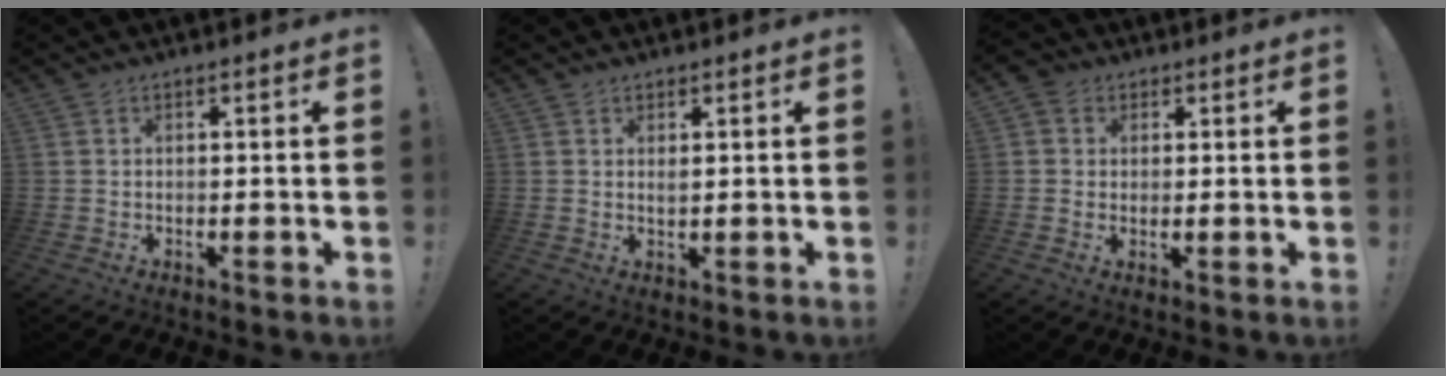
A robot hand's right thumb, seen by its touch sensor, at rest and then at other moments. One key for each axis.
{"total": 1.3, "fx": 1.0, "fy": 0.5, "fz": 0.8, "tx": -0.003, "ty": -0.006, "tz": 0.015}
{"total": 4.7, "fx": 1.1, "fy": 4.4, "fz": 1.4, "tx": -0.014, "ty": -0.002, "tz": 0.021}